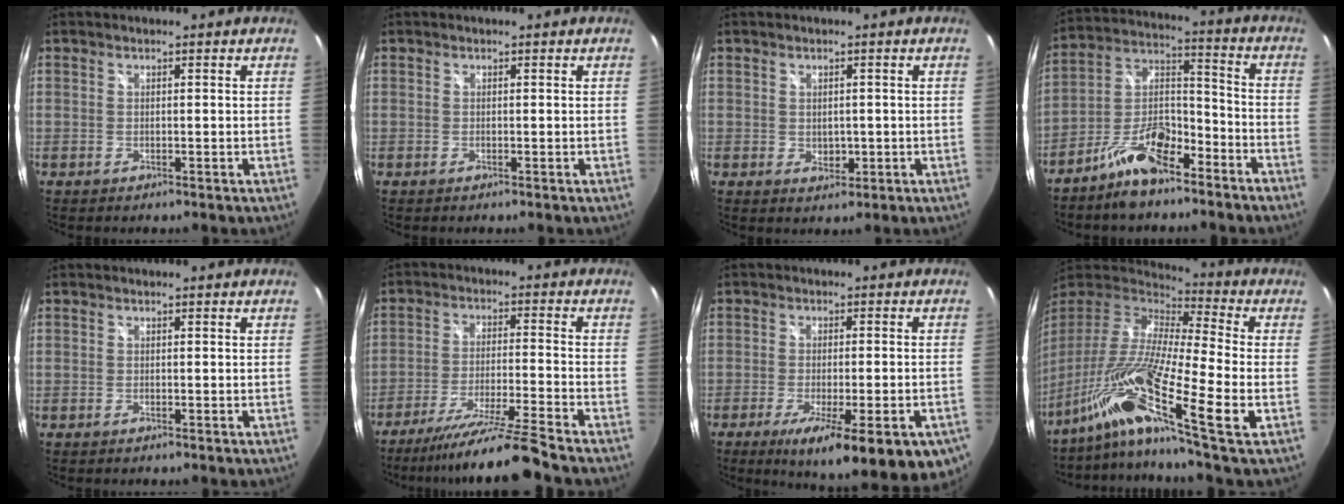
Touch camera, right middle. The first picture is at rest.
{"total": 0.0}
{"total": 2.6, "force": [-0.2, 2.1, 1.6], "torque": [-0.021, -0.003, -0.002]}
{"total": 12.1, "force": [-8.3, 4.5, 7.5], "torque": [-0.152, 0.022, -0.147]}
{"total": 0.0}
{"total": 12.5, "force": [-11.0, -2.9, 5.0], "torque": [-0.111, -0.015, -0.189]}
{"total": 18.0, "force": [-10.9, 4.3, 13.7], "torque": [-0.201, -0.055, -0.147]}
{"total": 19.3, "force": [-9.5, 1.0, 16.8], "torque": [-0.307, -0.030, -0.198]}